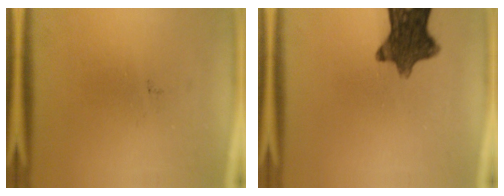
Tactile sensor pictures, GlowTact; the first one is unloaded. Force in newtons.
{"total": 10.6}